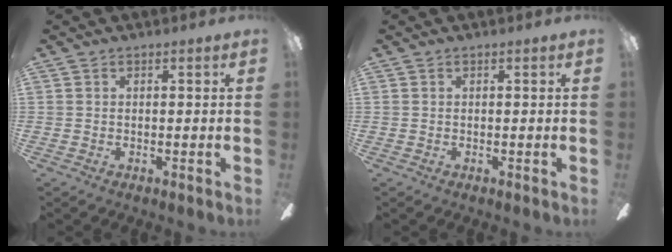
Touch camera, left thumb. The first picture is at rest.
{"total": 0.0}